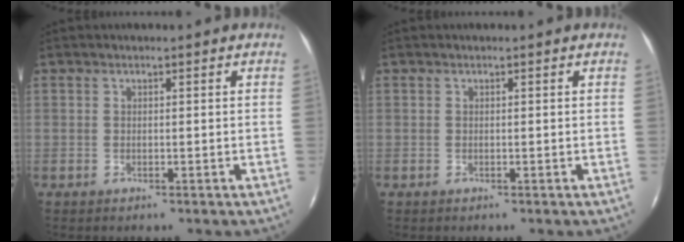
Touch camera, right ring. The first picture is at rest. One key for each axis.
{"total": 0.0}